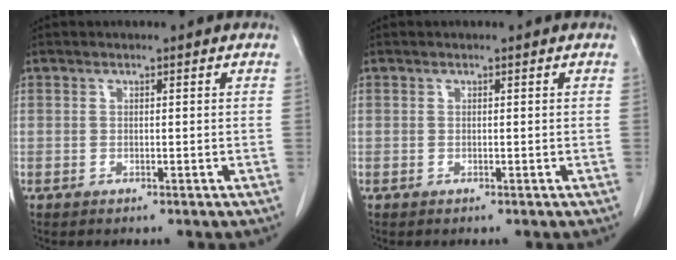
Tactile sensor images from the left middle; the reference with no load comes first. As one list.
[{"total": 0.0}]